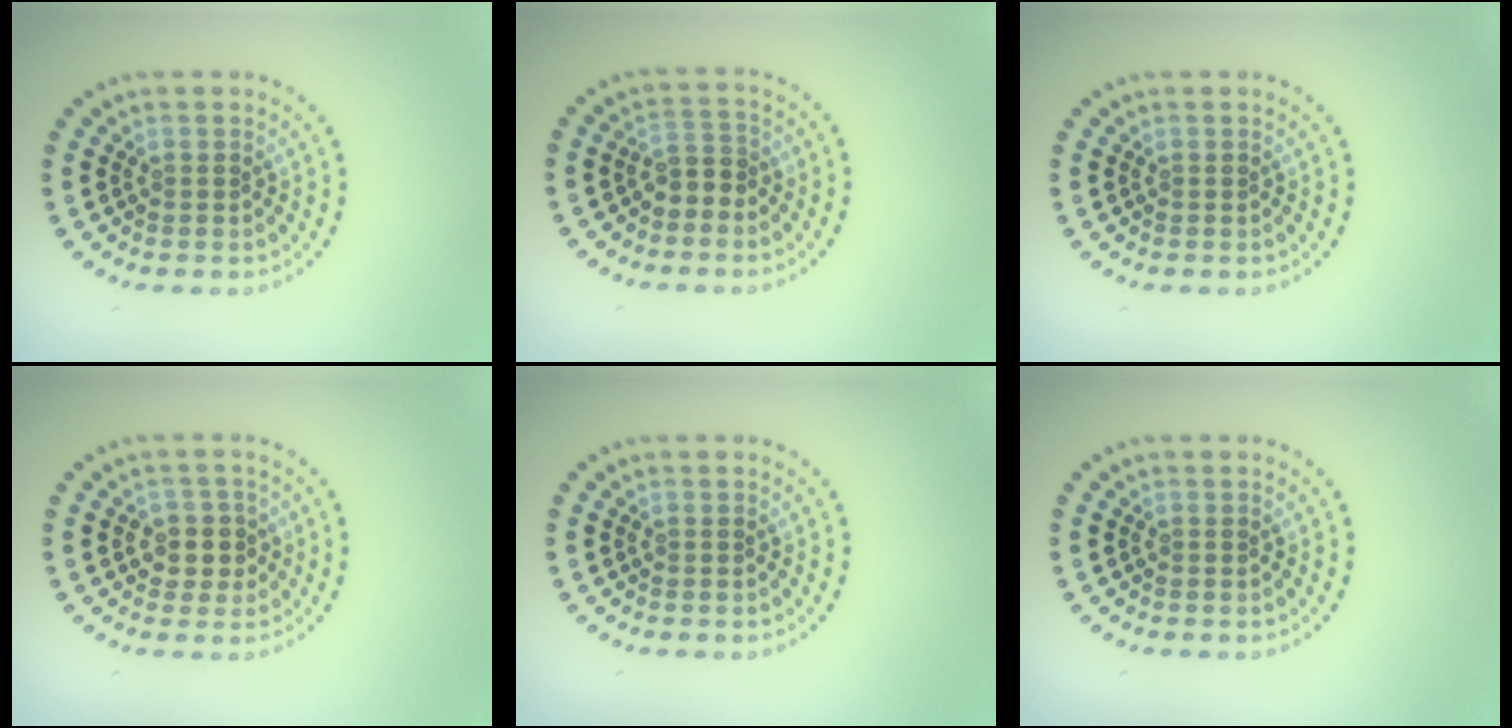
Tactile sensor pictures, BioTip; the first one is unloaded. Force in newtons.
{"total": 1.8, "press": 1.5, "slide": 1.0}
{"total": 0.0}
{"total": 2.6, "press": 2.3, "slide": 1.1}
{"total": 0.0}
{"total": 0.0}